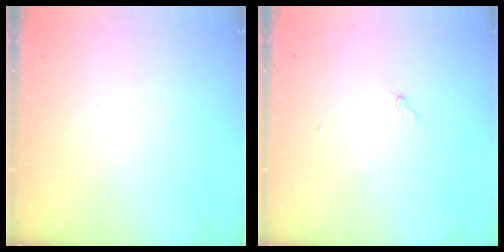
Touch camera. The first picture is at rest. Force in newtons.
{"total": 4.8, "press": 4.8, "slide": 0.3}